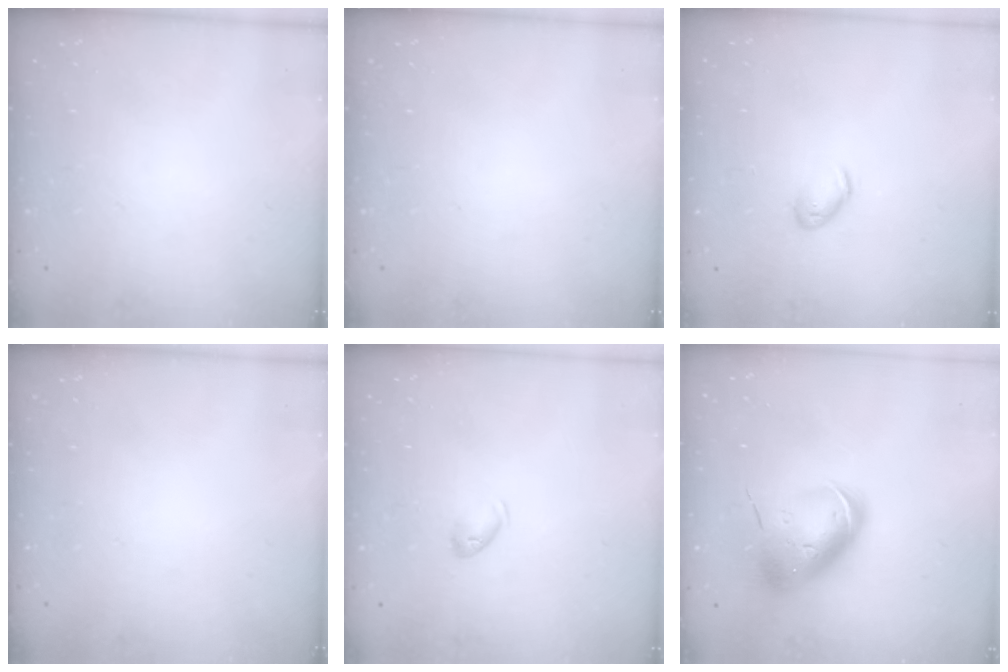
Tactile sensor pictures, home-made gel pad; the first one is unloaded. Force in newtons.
{"total": 0.0}
{"total": 5.7, "press": 5.6, "slide": 1.2}
{"total": 0.0}
{"total": 5.4, "press": 5.3, "slide": 1.0}
{"total": 13.0, "press": 12.8, "slide": 2.3}